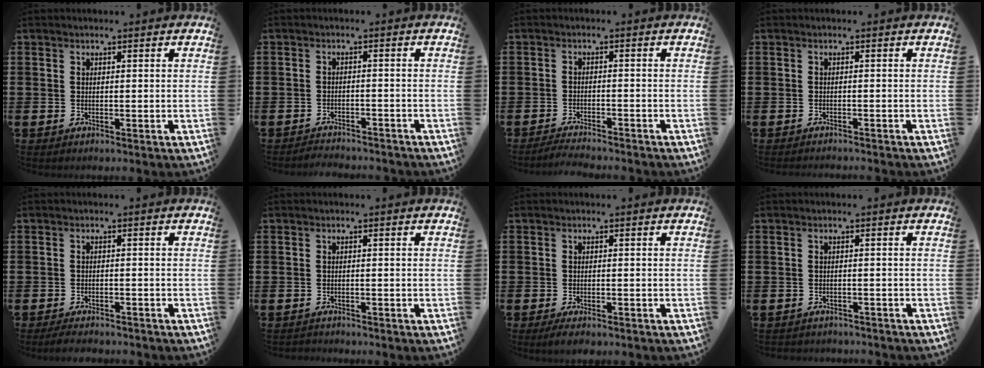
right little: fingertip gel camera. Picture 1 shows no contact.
{"total": 1.9, "force": [-1.9, 0.0, -0.3], "torque": [-0.001, 0.004, -0.043]}
{"total": 2.0, "force": [-2.0, -0.1, 0.1], "torque": [-0.004, 0.003, -0.041]}
{"total": 0.7, "force": [-0.7, 0.0, 0.0], "torque": [0.000, -0.001, -0.014]}
{"total": 1.6, "force": [-1.6, 0.2, 0.5], "torque": [-0.011, 0.005, -0.032]}
{"total": 0.6, "force": [-0.6, 0.1, -0.1], "torque": [-0.001, -0.001, -0.014]}
{"total": 1.2, "force": [-0.7, 0.4, 0.9], "torque": [-0.017, 0.001, -0.016]}
{"total": 0.9, "force": [-0.9, 0.1, -0.1], "torque": [-0.002, 0.002, -0.019]}